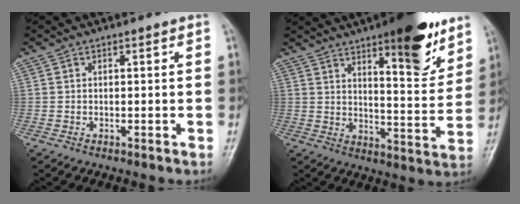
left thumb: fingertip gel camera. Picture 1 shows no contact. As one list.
[{"total": 16.3, "force": [10.2, 4.7, 11.9], "torque": [-0.132, -0.059, 0.151]}]